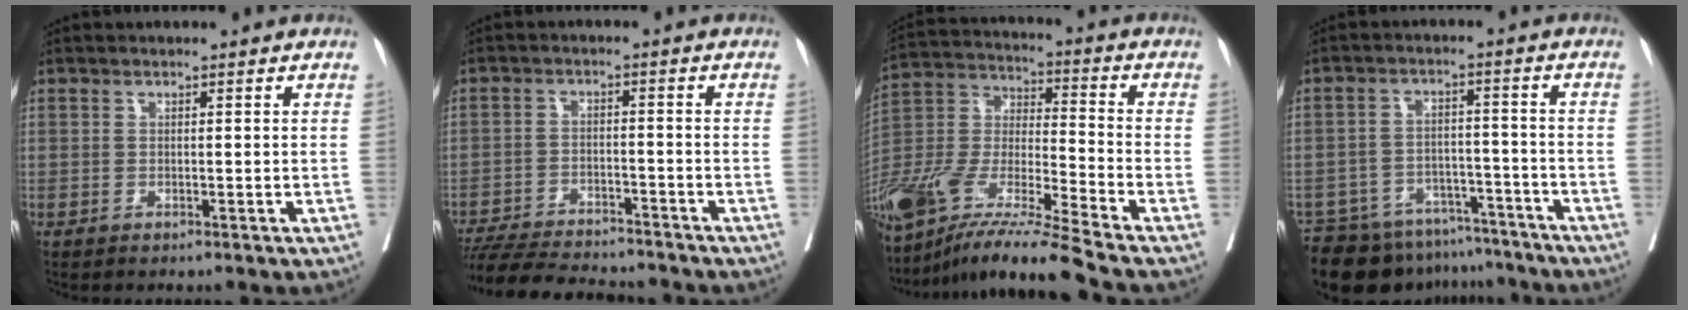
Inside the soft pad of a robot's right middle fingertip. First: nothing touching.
{"total": 13.9, "force": [-12.8, 1.9, 5.1], "torque": [-0.092, -0.016, -0.193]}
{"total": 19.7, "force": [-15.6, -0.6, 12.1], "torque": [-0.281, -0.038, -0.301]}
{"total": 13.7, "force": [-11.9, 6.0, 3.1], "torque": [-0.049, 0.012, -0.166]}